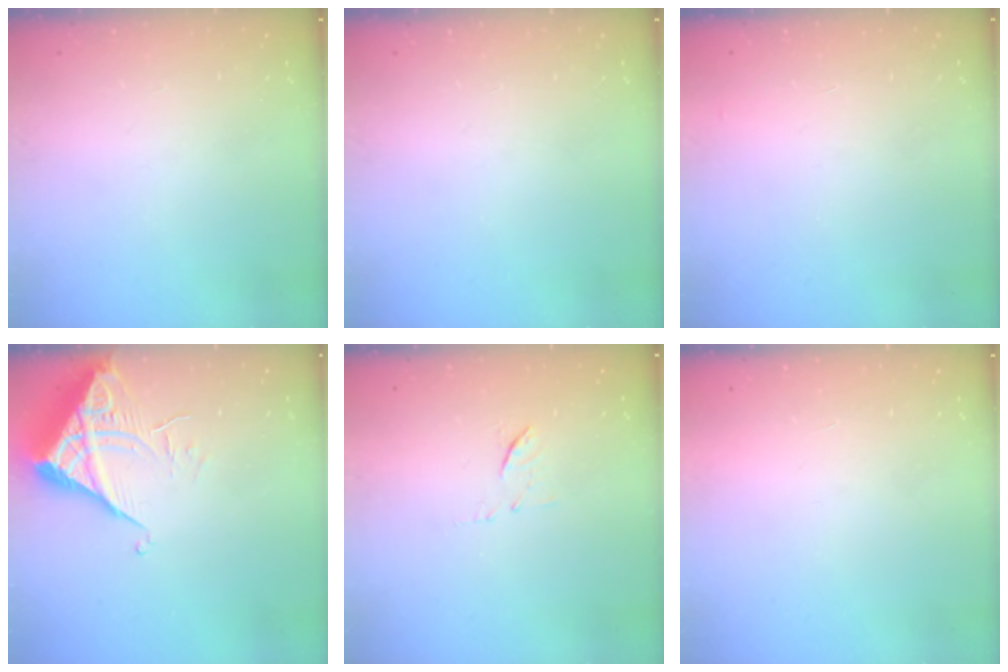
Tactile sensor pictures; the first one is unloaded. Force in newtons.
{"total": 0.0}
{"total": 2.9, "press": 2.9, "slide": 0.1}
{"total": 6.6, "press": 6.6, "slide": 0.4}
{"total": 6.0, "press": 6.0, "slide": 0.6}
{"total": 1.7, "press": 1.7, "slide": 0.1}